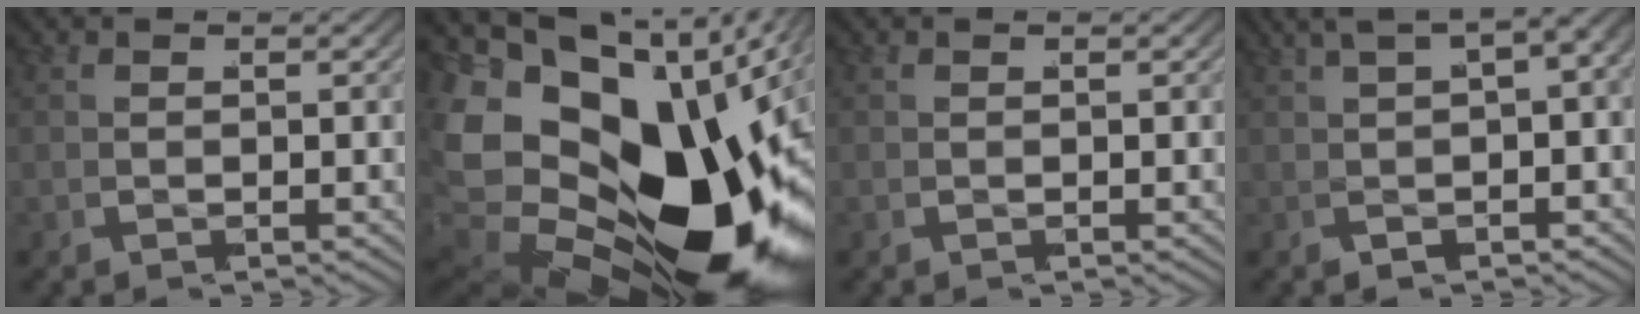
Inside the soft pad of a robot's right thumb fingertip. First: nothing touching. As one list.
[{"total": 26.7, "force": [-3.2, 18.0, 19.4], "torque": [-0.354, -0.062, -0.033]}, {"total": 0.0}, {"total": 8.5, "force": [2.3, 5.2, 6.3], "torque": [-0.086, 0.025, 0.020]}]